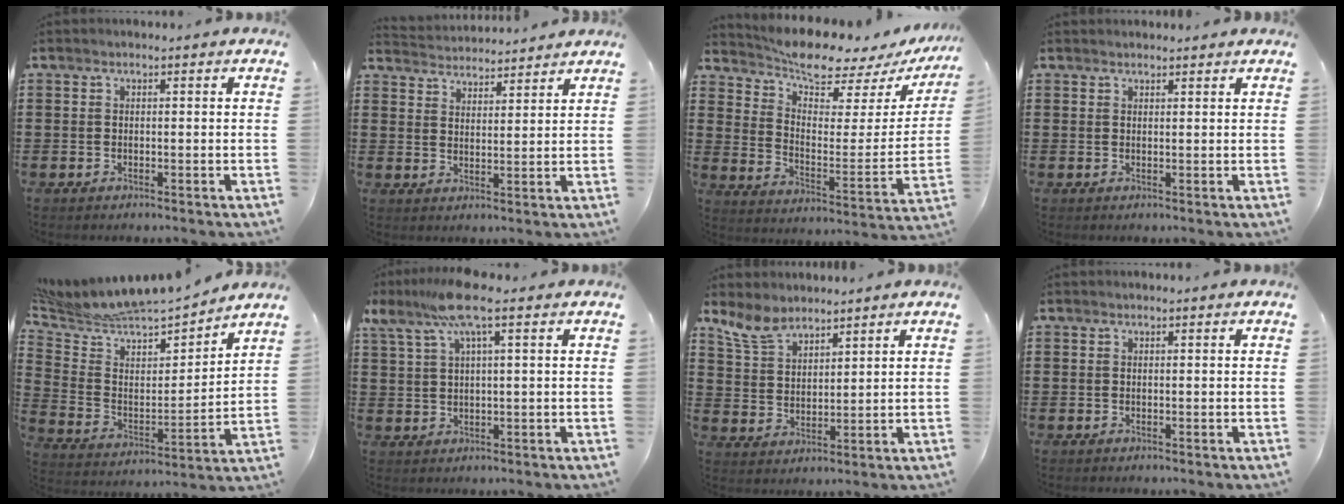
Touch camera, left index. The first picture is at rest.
{"total": 3.0, "force": [2.9, -0.2, -0.4], "torque": [-0.001, -0.012, 0.056]}
{"total": 7.9, "force": [7.3, 1.8, 2.5], "torque": [-0.070, -0.060, 0.124]}
{"total": 1.0, "force": [1.0, 0.1, 0.1], "torque": [-0.004, -0.001, 0.020]}
{"total": 6.6, "force": [6.4, 1.6, 0.8], "torque": [-0.059, -0.059, 0.105]}
{"total": 8.3, "force": [4.4, 1.1, 7.0], "torque": [-0.152, 0.000, 0.075]}
{"total": 6.0, "force": [5.1, 2.4, 2.2], "torque": [-0.062, -0.012, 0.097]}
{"total": 0.0}